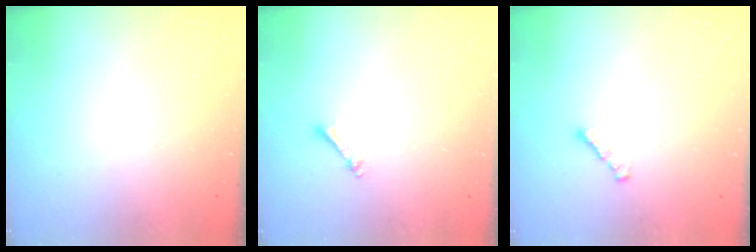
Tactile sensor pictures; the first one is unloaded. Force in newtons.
{"total": 3.6, "press": 3.6, "slide": 0.3}
{"total": 1.7, "press": 1.6, "slide": 0.5}